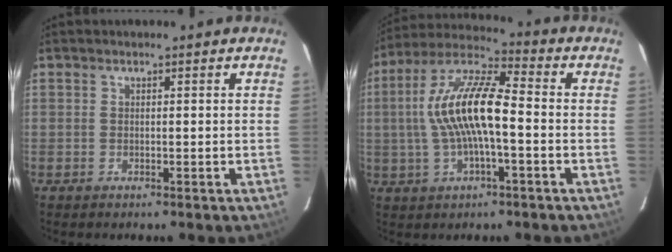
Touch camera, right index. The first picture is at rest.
{"total": 14.0, "force": [-1.0, 4.0, 13.4], "torque": [-0.263, 0.017, -0.025]}